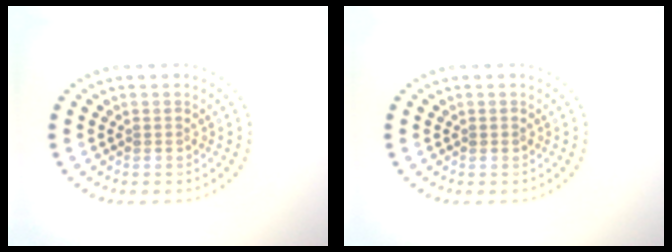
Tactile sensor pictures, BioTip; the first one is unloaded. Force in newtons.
{"total": 0.6, "press": 0.6, "slide": 0.1}